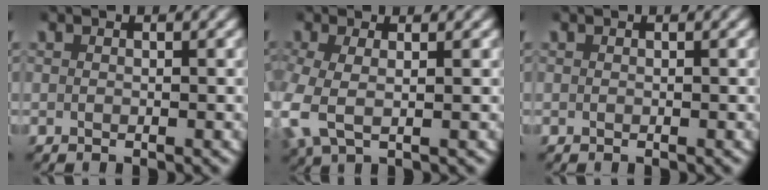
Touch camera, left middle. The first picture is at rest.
{"total": 4.4, "force": [-0.3, 2.9, 3.3], "torque": [-0.111, -0.018, 0.005]}
{"total": 0.0}